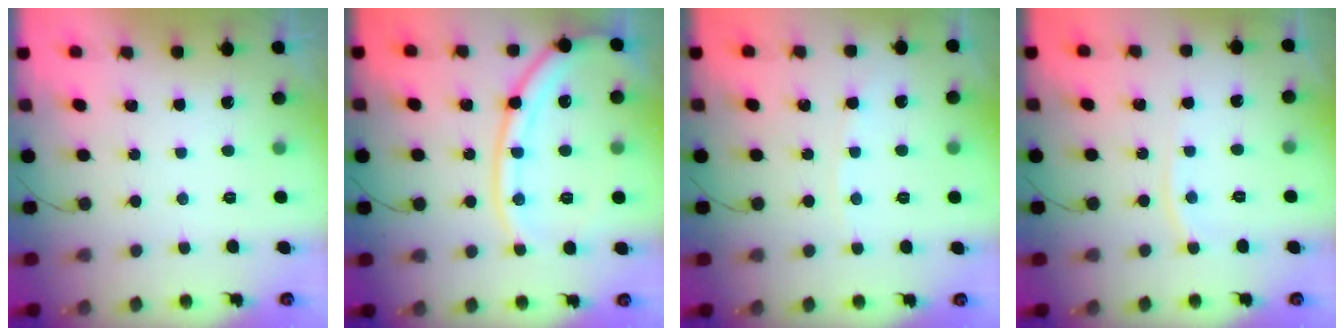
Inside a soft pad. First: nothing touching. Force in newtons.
{"total": 16.5, "press": 16.4, "slide": 1.9}
{"total": 2.6, "press": 2.6, "slide": 0.2}
{"total": 4.8, "press": 4.8, "slide": 0.6}